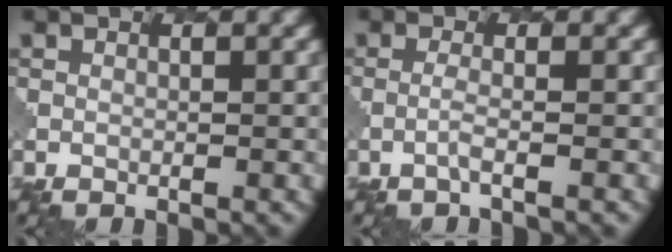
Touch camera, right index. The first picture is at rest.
{"total": 1.2, "force": [-0.4, 0.3, 1.1], "torque": [-0.016, 0.002, -0.017]}